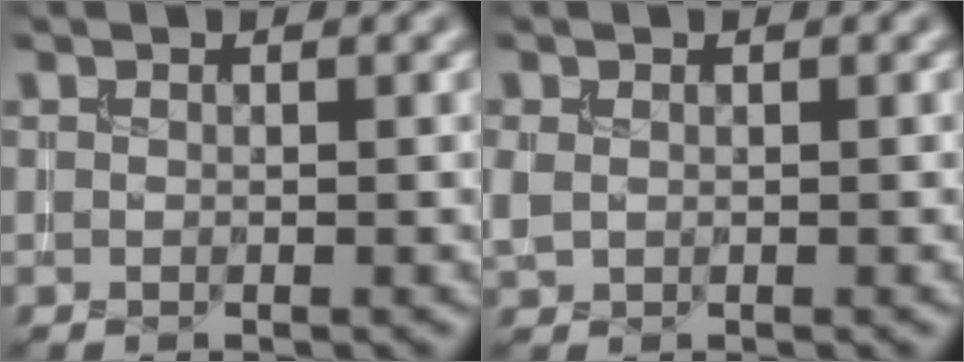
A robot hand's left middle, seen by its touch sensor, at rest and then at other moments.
{"total": 1.4, "force": [0.2, 1.1, 0.8], "torque": [-0.025, 0.001, 0.007]}